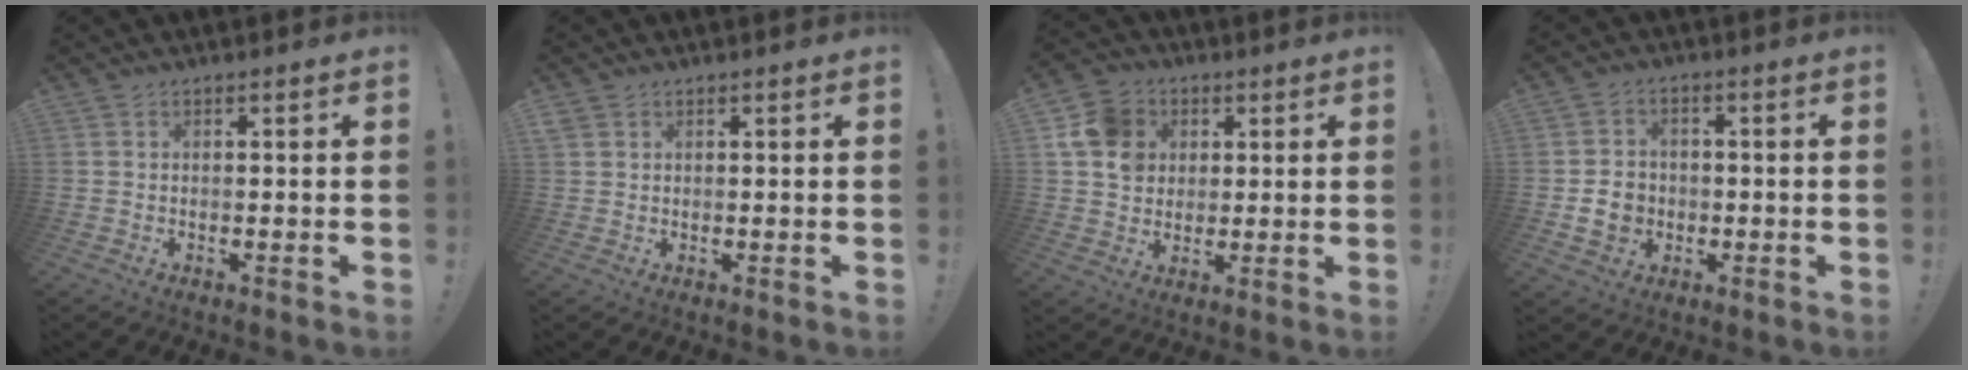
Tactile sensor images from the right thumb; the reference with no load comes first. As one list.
[{"total": 1.8, "force": [1.3, 1.3, 0.5], "torque": [-0.003, -0.005, 0.023]}, {"total": 11.8, "force": [3.4, 10.3, 4.5], "torque": [-0.068, -0.007, 0.071]}, {"total": 7.9, "force": [-1.6, 6.7, 3.9], "torque": [-0.059, 0.009, -0.029]}]